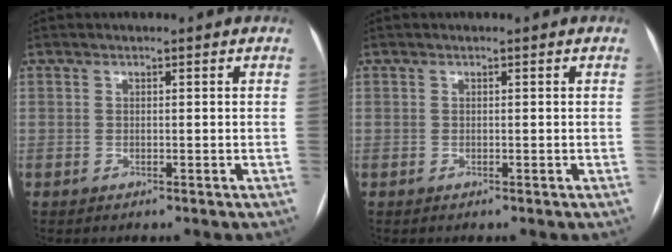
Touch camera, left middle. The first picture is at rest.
{"total": 0.0}